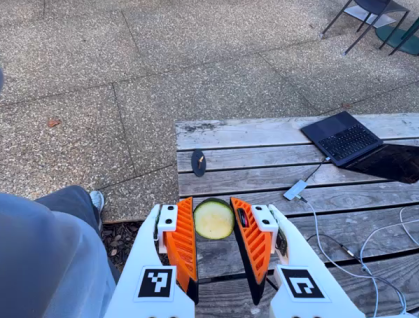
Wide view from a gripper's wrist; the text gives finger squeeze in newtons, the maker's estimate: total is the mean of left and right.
{"total": 7.7, "left": 7.2, "right": 8.3}